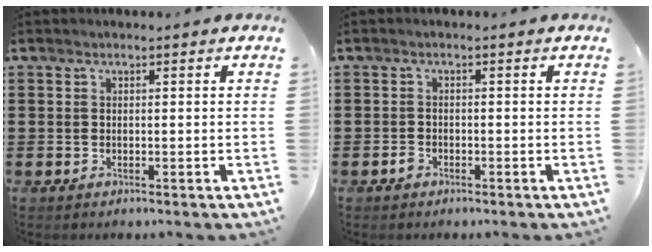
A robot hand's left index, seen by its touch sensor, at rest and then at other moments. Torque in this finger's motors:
{"motor_torque": [-0.04, 0.22, -0.01, 0.00]}